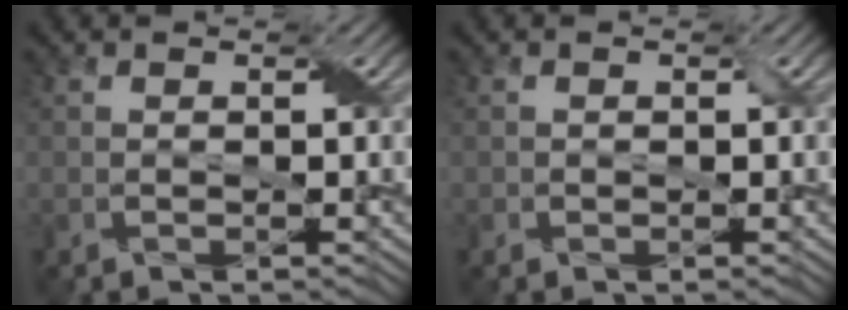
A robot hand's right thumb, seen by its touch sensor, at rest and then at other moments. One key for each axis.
{"total": 0.5, "fx": -0.1, "fy": 0.5, "fz": 0.1, "tx": -0.003, "ty": -0.001, "tz": -0.003}